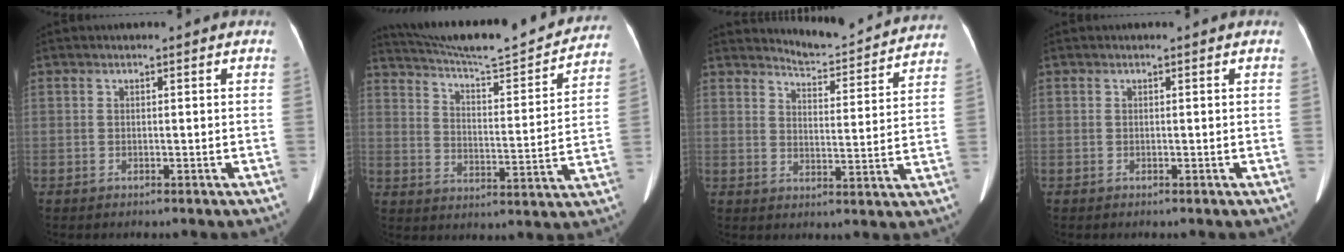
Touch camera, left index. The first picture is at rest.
{"total": 22.9, "force": [21.2, 1.6, 8.6], "torque": [-0.141, -0.034, 0.290]}
{"total": 11.9, "force": [11.8, 0.9, 1.5], "torque": [-0.019, -0.024, 0.142]}
{"total": 0.0}